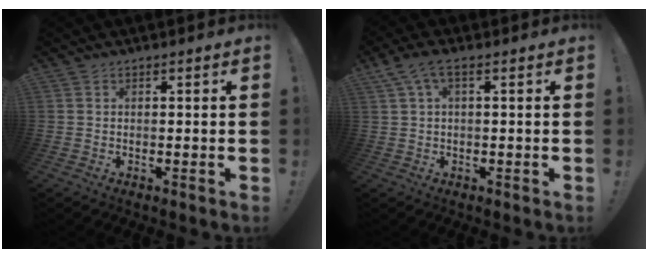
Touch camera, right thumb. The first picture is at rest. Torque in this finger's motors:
{"motor_torque": [0.76, 0.81, 0.29, -0.08, 0.22]}